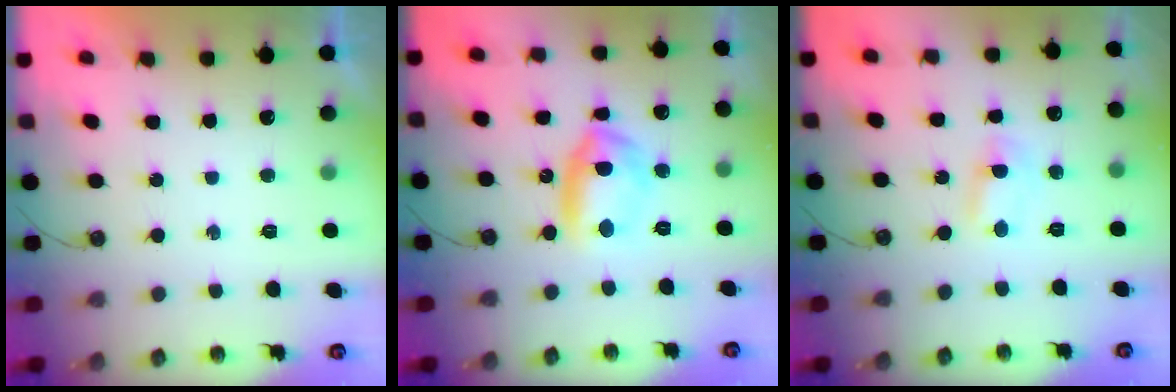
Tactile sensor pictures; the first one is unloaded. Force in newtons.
{"total": 10.3, "press": 10.2, "slide": 1.4}
{"total": 1.6, "press": 1.6, "slide": 0.2}